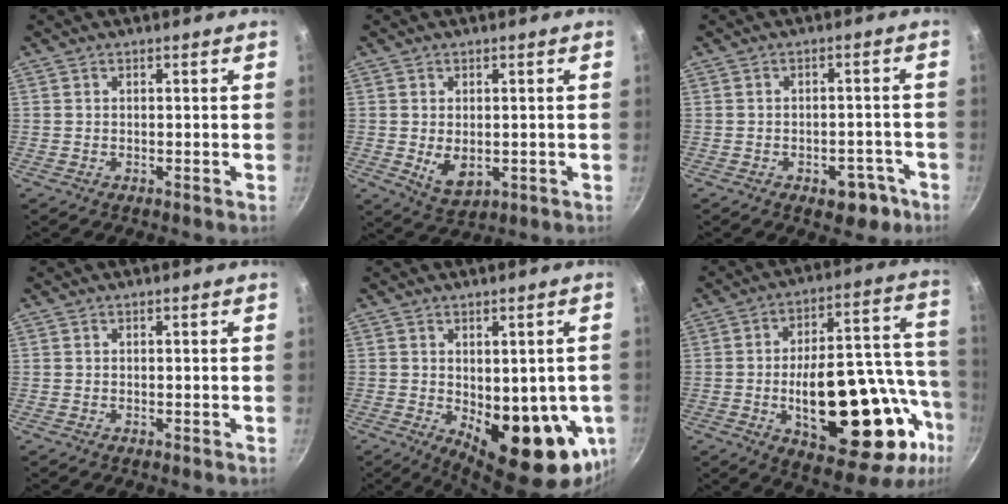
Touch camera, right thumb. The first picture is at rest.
{"total": 5.9, "force": [-0.4, 3.8, 4.5], "torque": [-0.067, -0.014, 0.006]}
{"total": 6.2, "force": [-3.2, 3.8, 3.7], "torque": [-0.017, 0.028, -0.028]}
{"total": 0.0}
{"total": 16.3, "force": [-2.3, 7.6, 14.2], "torque": [-0.143, -0.028, -0.015]}
{"total": 29.7, "force": [-8.0, 13.6, 25.2], "torque": [-0.323, 0.035, -0.096]}